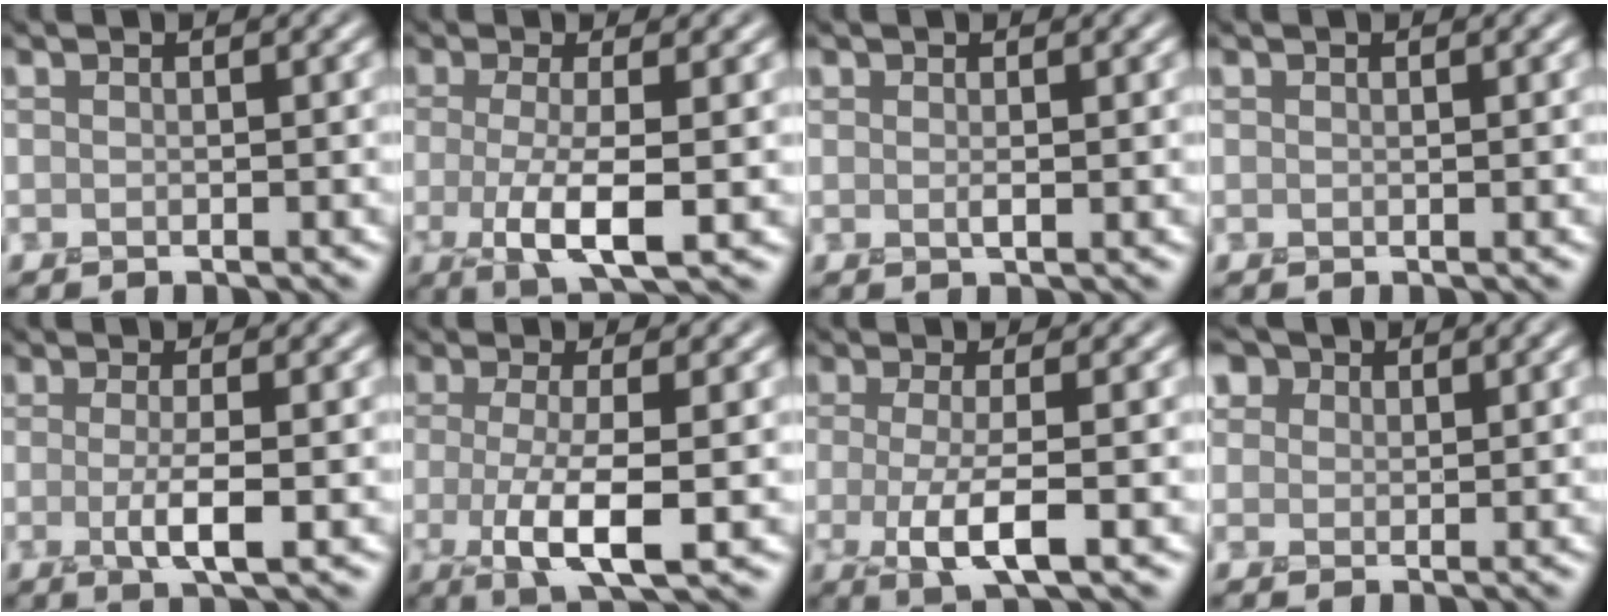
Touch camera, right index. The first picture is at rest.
{"total": 4.7, "force": [-0.7, 1.4, 4.5], "torque": [-0.095, -0.009, -0.012]}
{"total": 0.6, "force": [0.6, 0.0, 0.0], "torque": [-0.005, 0.001, 0.011]}
{"total": 0.0}
{"total": 2.7, "force": [0.0, 0.6, 2.7], "torque": [-0.054, -0.008, 0.000]}
{"total": 5.3, "force": [-0.8, 1.5, 5.0], "torque": [-0.102, -0.009, -0.013]}
{"total": 4.2, "force": [-0.5, 1.2, 4.0], "torque": [-0.082, -0.010, -0.012]}
{"total": 4.4, "force": [2.9, 2.9, 1.4], "torque": [-0.052, 0.022, 0.034]}